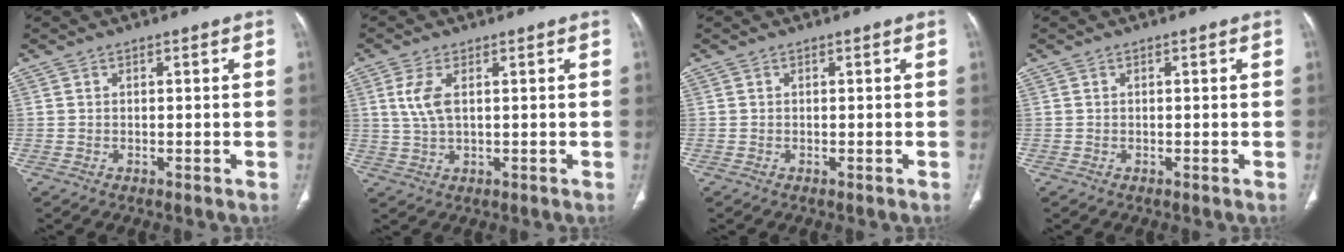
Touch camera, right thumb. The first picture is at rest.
{"total": 5.0, "force": [1.3, 2.2, 4.3], "torque": [-0.107, -0.001, 0.032]}
{"total": 0.0}
{"total": 0.0}